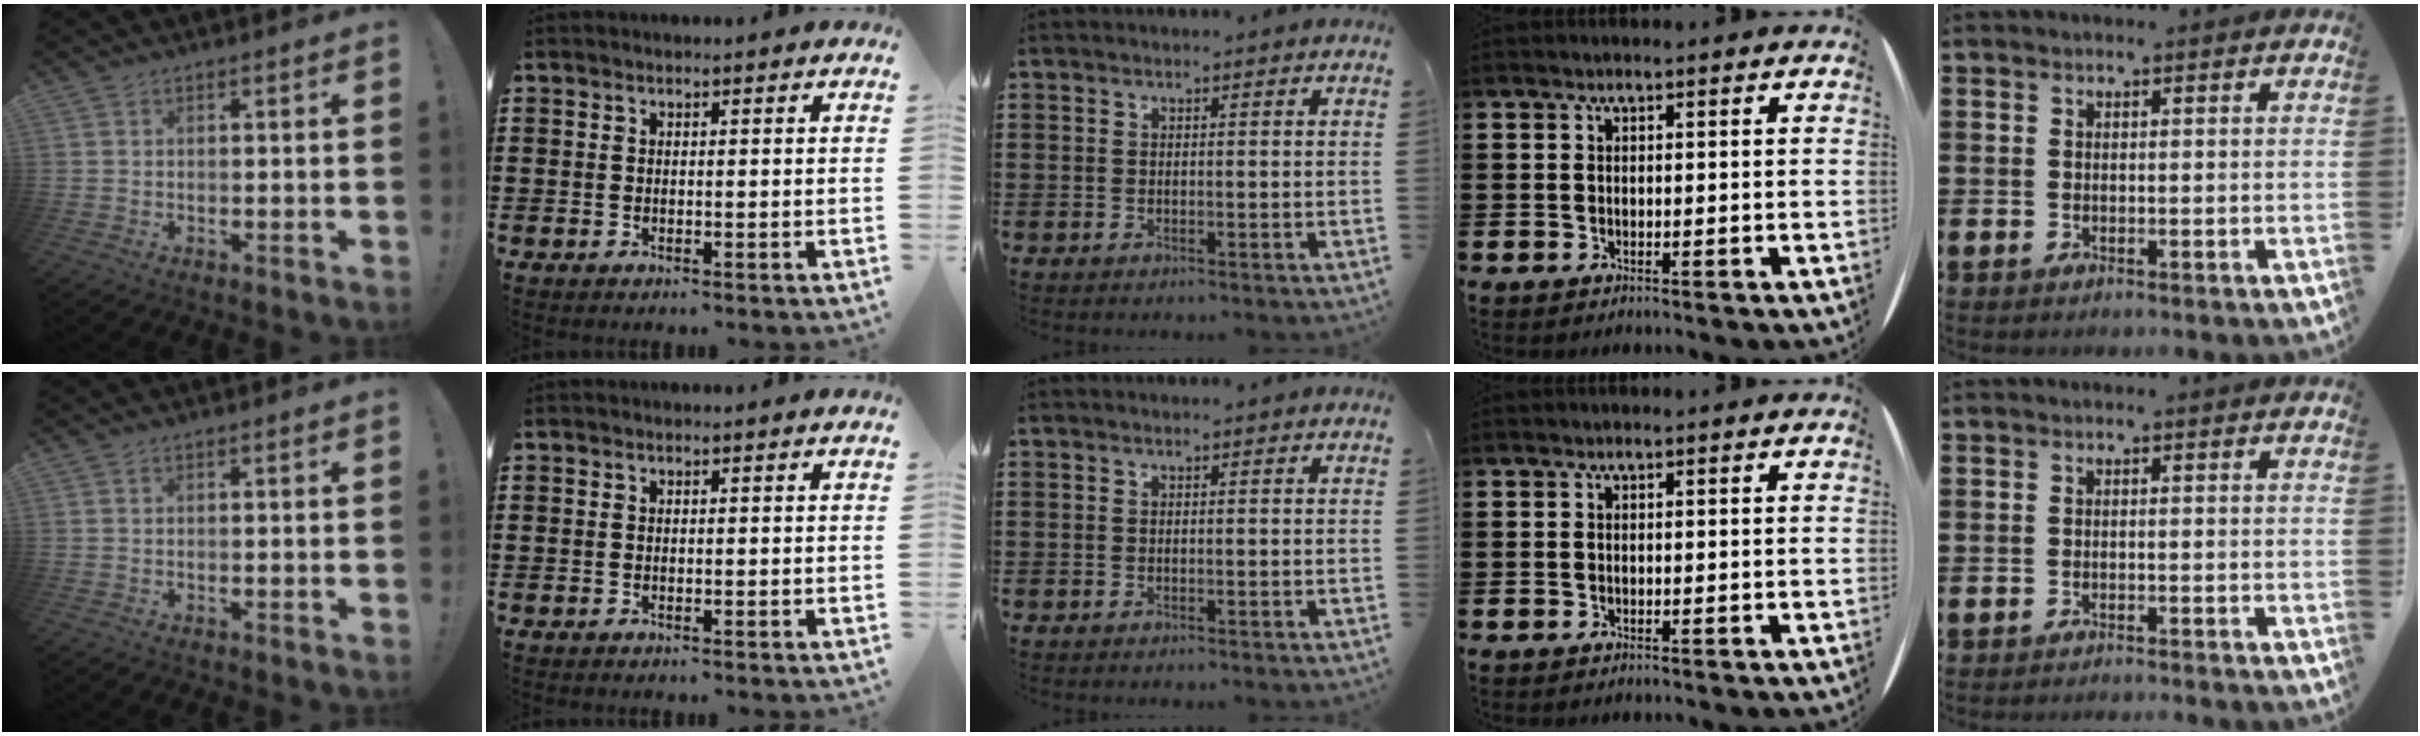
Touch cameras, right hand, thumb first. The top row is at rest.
{"little": {"total": 0.9, "force": [-0.9, -0.2, 0.0], "torque": [0.001, 0.001, -0.019]}}